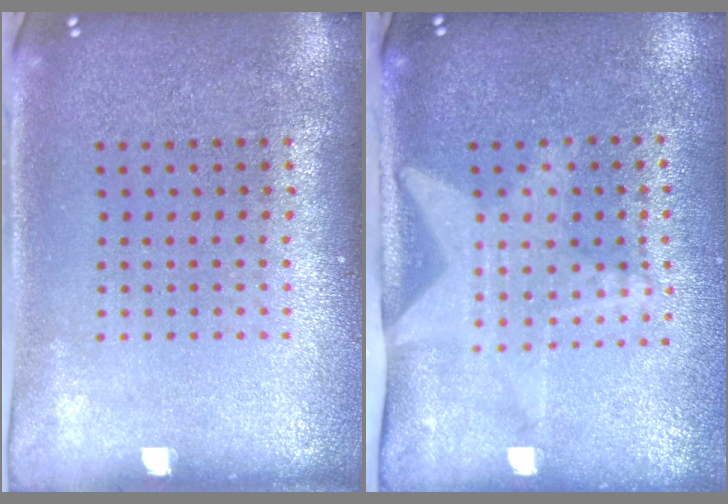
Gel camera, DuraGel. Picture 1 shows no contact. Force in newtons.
{"total": 1.5, "press": 1.4, "slide": 0.5}